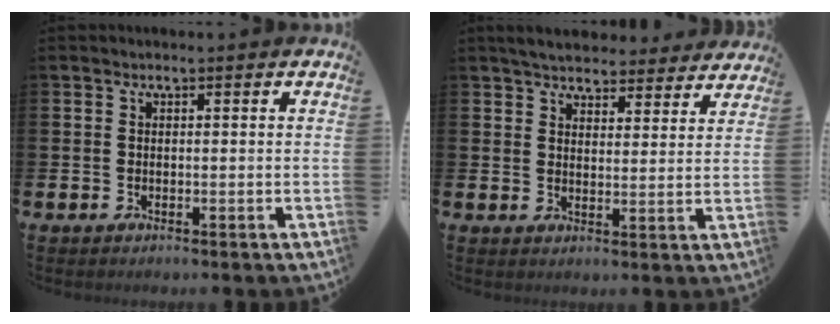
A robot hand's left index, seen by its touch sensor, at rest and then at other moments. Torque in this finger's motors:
{"motor_torque": [1.14, -1.00, 0.83, 0.04]}